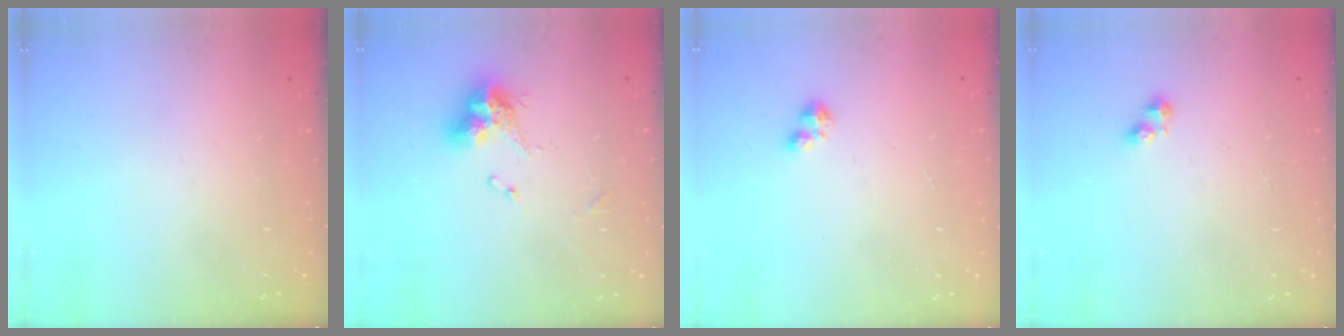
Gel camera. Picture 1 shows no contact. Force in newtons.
{"total": 9.9, "press": 9.8, "slide": 1.1}
{"total": 1.9, "press": 1.9, "slide": 0.4}
{"total": 2.8, "press": 2.8, "slide": 0.4}